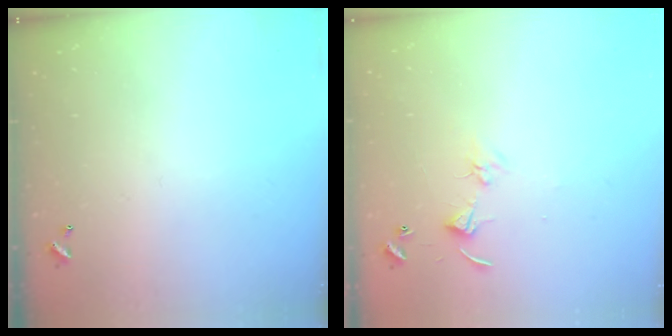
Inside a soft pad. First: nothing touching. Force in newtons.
{"total": 4.2, "press": 4.2, "slide": 0.5}